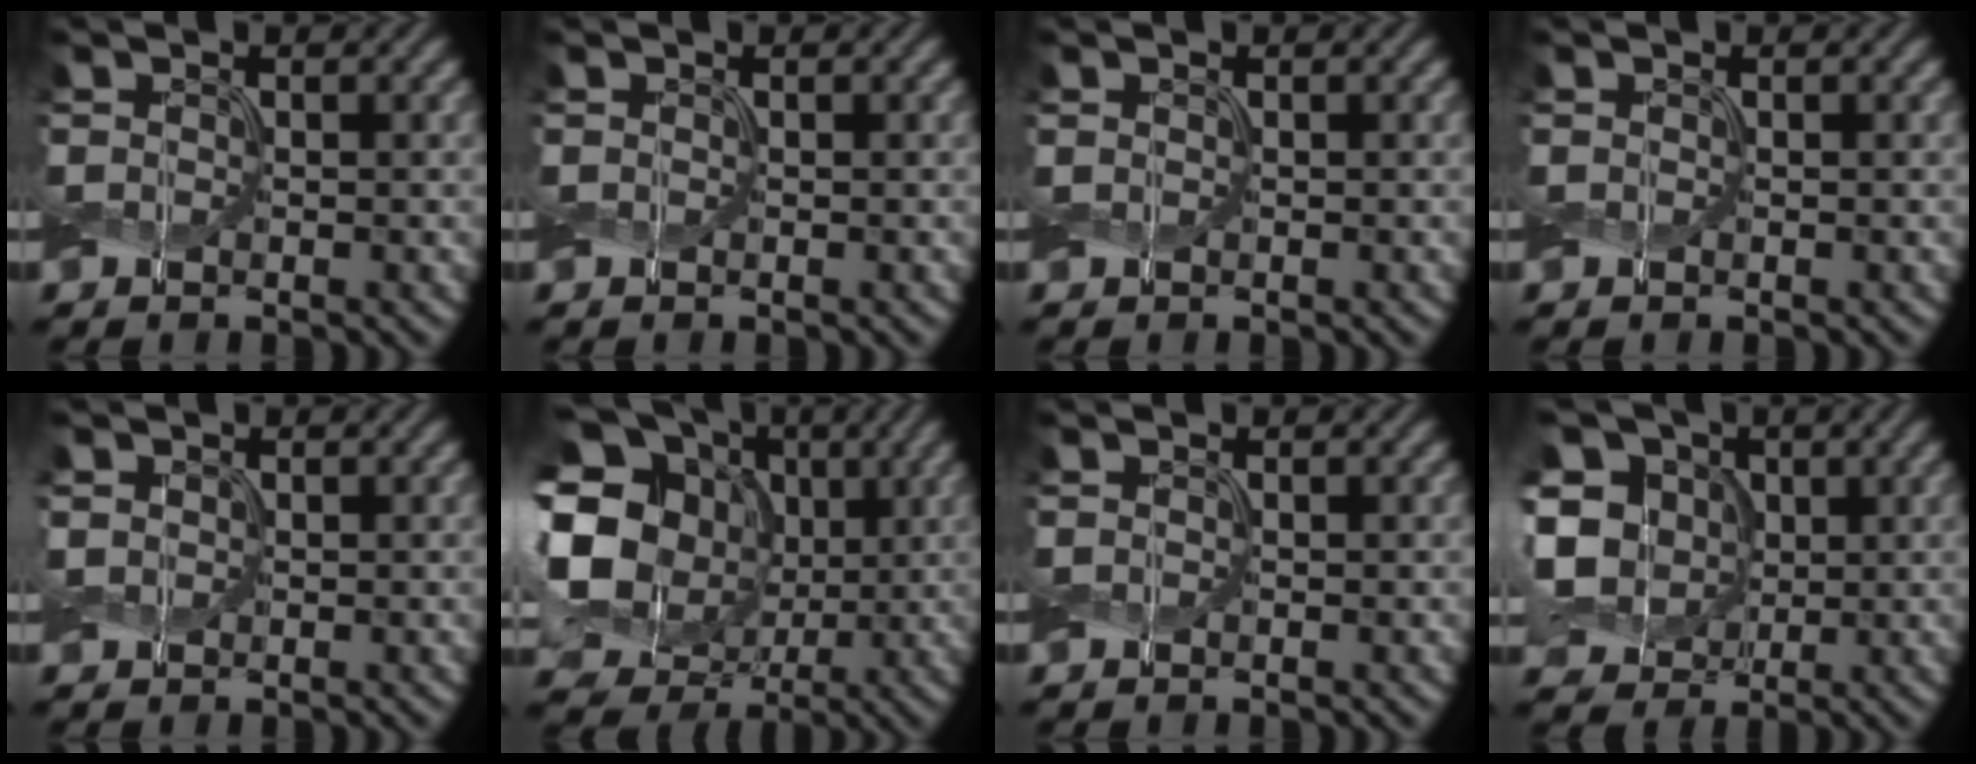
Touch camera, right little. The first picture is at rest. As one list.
[{"total": 0.0}, {"total": 0.0}, {"total": 0.0}, {"total": 0.7, "force": [0.2, 0.7, 0.2], "torque": [-0.007, 0.001, 0.003]}, {"total": 19.1, "force": [1.7, 16.7, 9.2], "torque": [-0.235, 0.036, 0.003]}, {"total": 0.0}, {"total": 9.4, "force": [1.4, 7.7, 5.2], "torque": [-0.129, 0.017, 0.007]}]